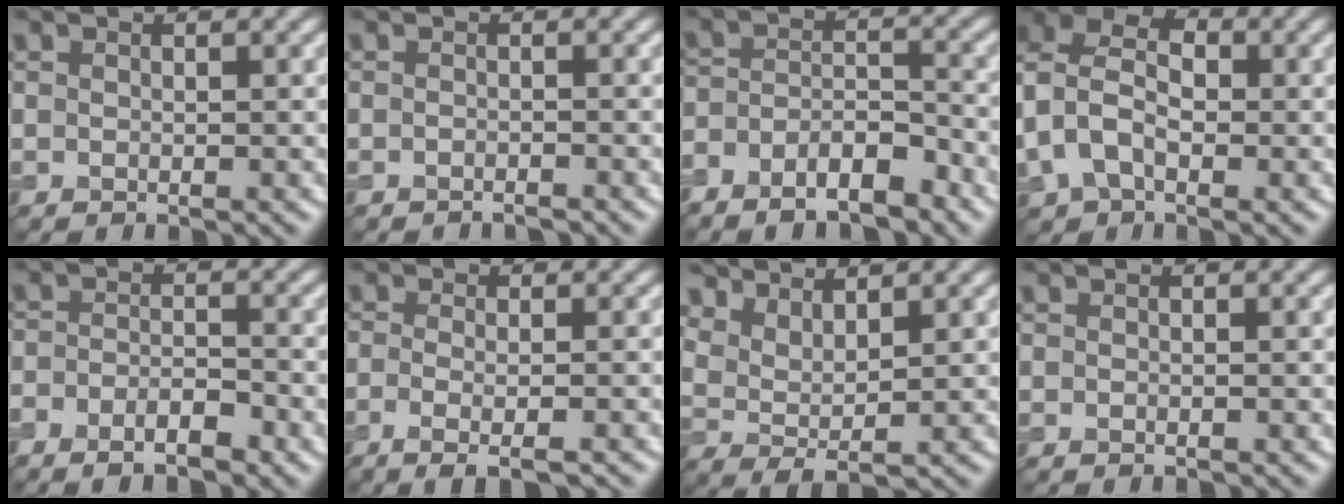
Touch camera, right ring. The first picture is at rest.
{"total": 1.0, "force": [-1.0, 0.1, 0.1], "torque": [0.000, -0.003, -0.018]}
{"total": 6.3, "force": [-4.7, 2.1, 3.5], "torque": [-0.058, 0.000, -0.085]}
{"total": 7.1, "force": [-0.4, 5.0, 5.0], "torque": [-0.110, 0.012, -0.022]}
{"total": 3.9, "force": [-2.7, 1.2, 2.5], "torque": [-0.045, -0.001, -0.048]}
{"total": 4.0, "force": [-1.6, 1.4, 3.4], "torque": [-0.040, -0.011, -0.022]}
{"total": 4.1, "force": [3.3, 1.1, 2.2], "torque": [-0.050, -0.002, 0.069]}
{"total": 0.0}